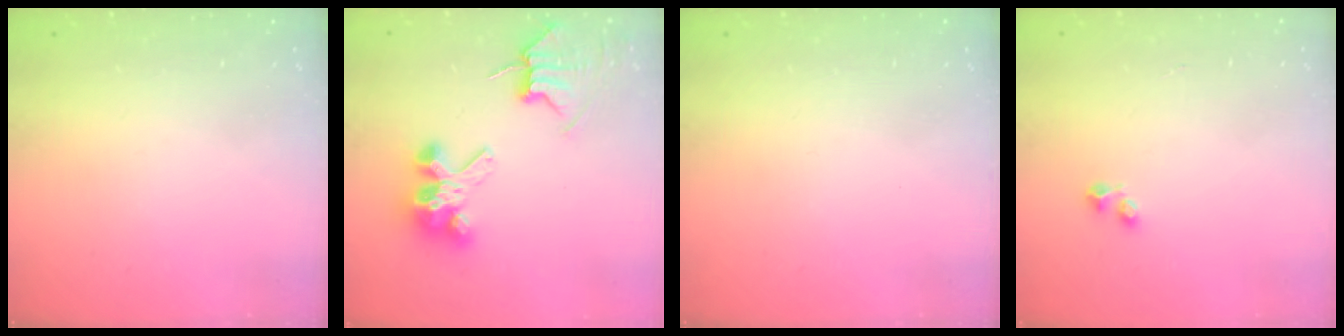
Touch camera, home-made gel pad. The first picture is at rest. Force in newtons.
{"total": 7.2, "press": 7.2, "slide": 0.6}
{"total": 0.0}
{"total": 2.4, "press": 2.4, "slide": 0.4}